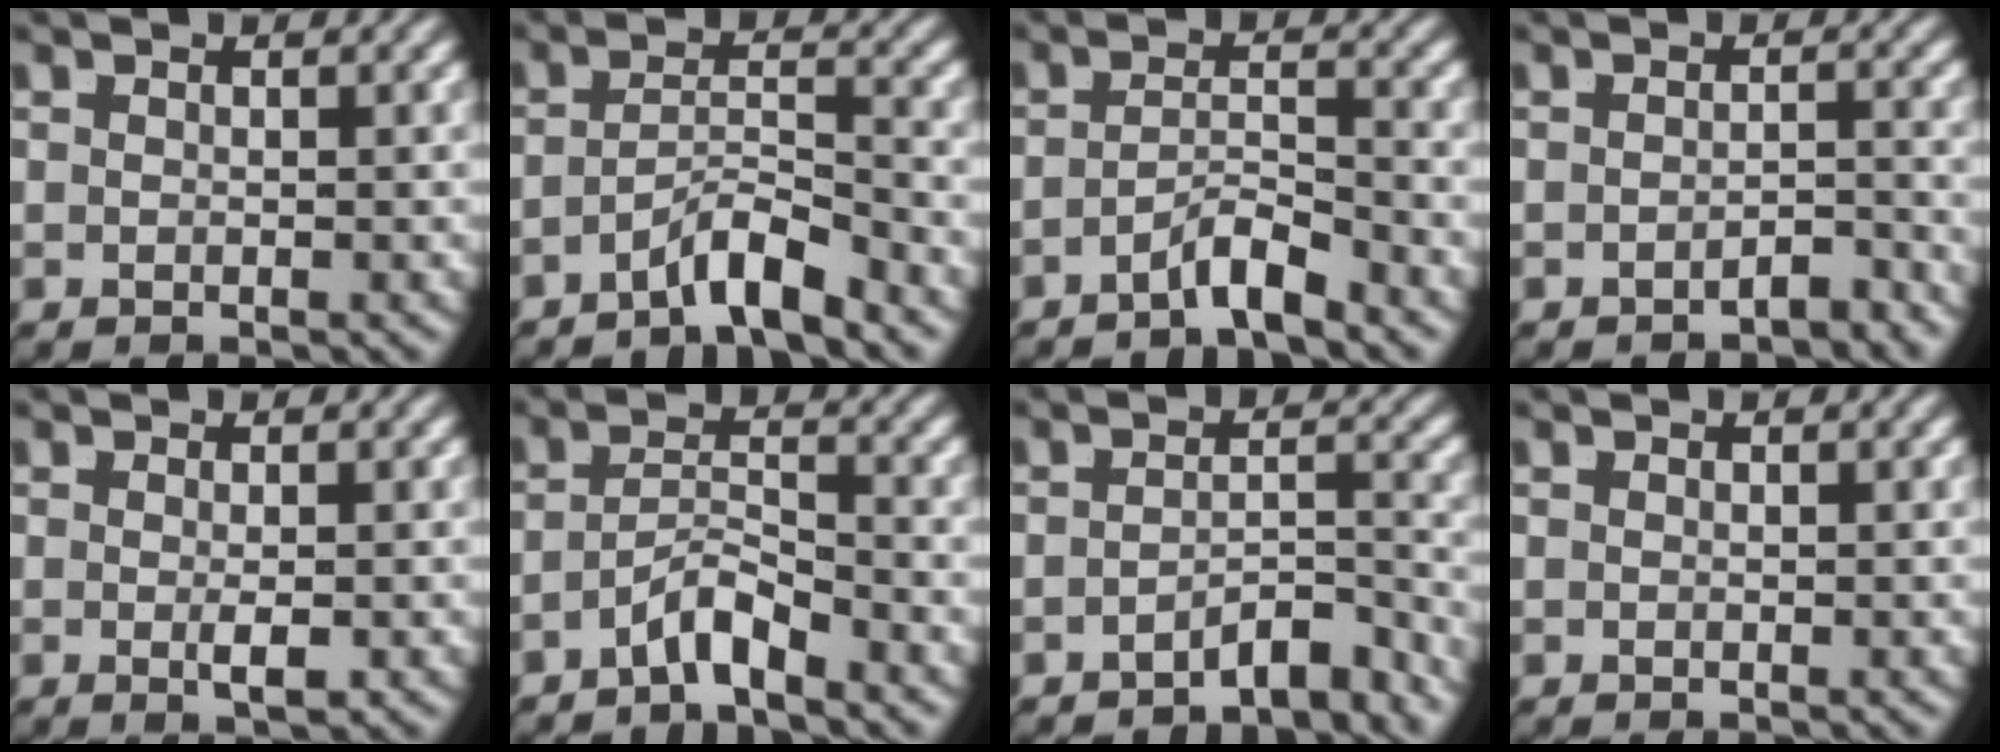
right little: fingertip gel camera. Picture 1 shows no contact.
{"total": 3.8, "force": [-3.2, 0.4, 2.1], "torque": [-0.026, -0.011, -0.050]}
{"total": 3.2, "force": [-2.8, 0.1, 1.5], "torque": [-0.015, -0.010, -0.045]}
{"total": 2.2, "force": [-2.2, -0.2, 0.3], "torque": [0.005, -0.005, -0.038]}
{"total": 1.7, "force": [-0.6, 0.2, 1.6], "torque": [-0.024, -0.003, -0.008]}
{"total": 3.3, "force": [-2.6, 0.9, 1.9], "torque": [-0.024, -0.010, -0.042]}
{"total": 4.0, "force": [-3.7, 0.3, 1.5], "torque": [-0.007, -0.013, -0.058]}
{"total": 0.0}